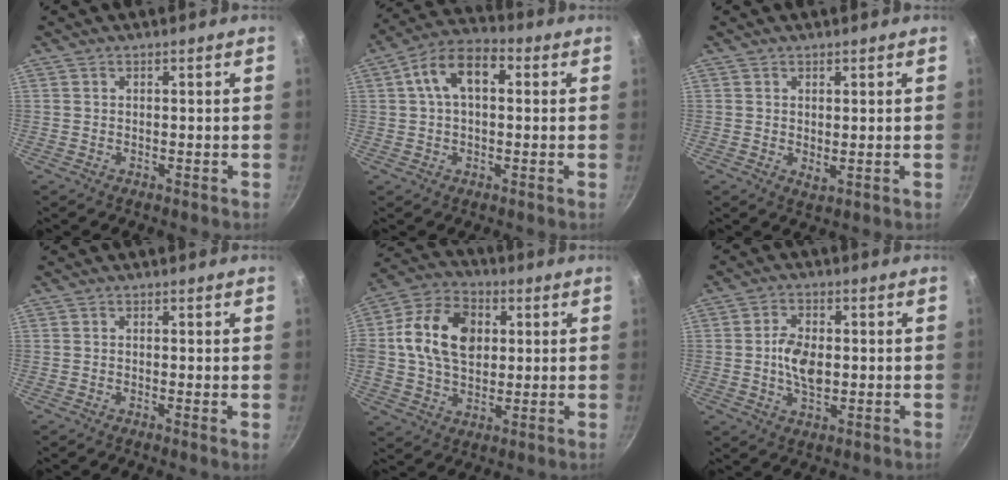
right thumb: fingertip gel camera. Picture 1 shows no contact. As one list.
[{"total": 10.5, "force": [2.1, 6.2, 8.2], "torque": [-0.128, 0.031, 0.022]}, {"total": 1.9, "force": [0.8, 0.9, 1.4], "torque": [-0.020, -0.015, 0.011]}, {"total": 0.9, "force": [-0.2, 0.0, 0.8], "torque": [-0.012, -0.003, -0.008]}, {"total": 15.7, "force": [2.4, 11.1, 10.8], "torque": [-0.176, 0.014, 0.027]}, {"total": 7.1, "force": [-0.3, 4.1, 5.8], "torque": [-0.098, 0.004, -0.008]}]